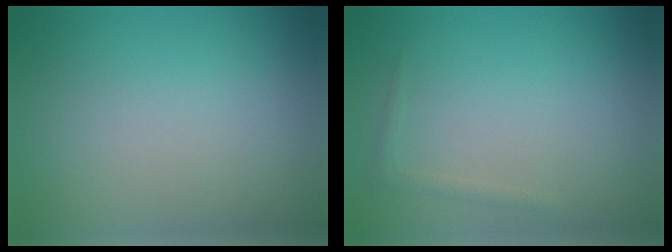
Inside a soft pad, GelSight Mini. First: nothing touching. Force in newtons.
{"total": 0.8, "press": 0.8, "slide": 0.1}